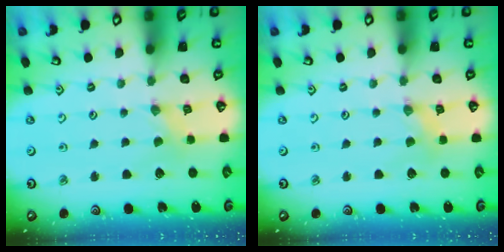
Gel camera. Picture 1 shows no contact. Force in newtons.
{"total": 2.1, "press": 2.1, "slide": 0.4}